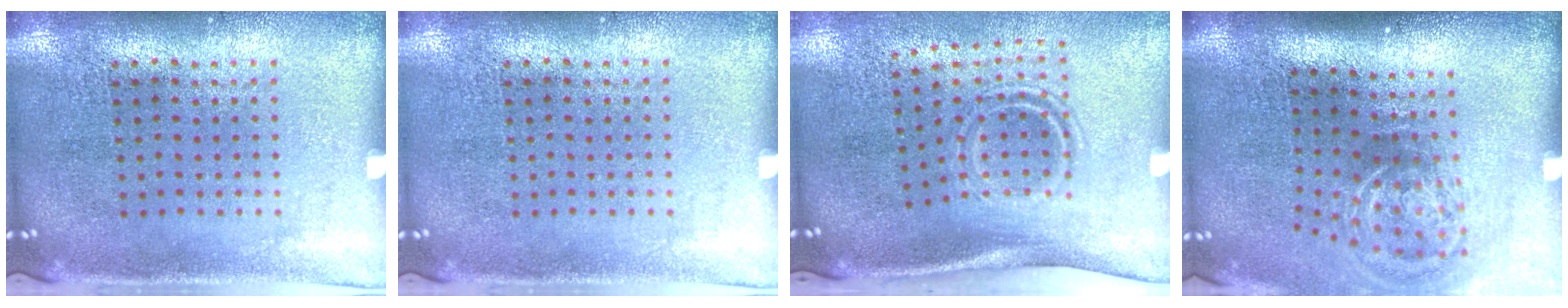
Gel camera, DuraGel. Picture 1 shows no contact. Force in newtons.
{"total": 0.0}
{"total": 1.9, "press": 1.1, "slide": 1.5}
{"total": 2.1, "press": 1.3, "slide": 1.7}